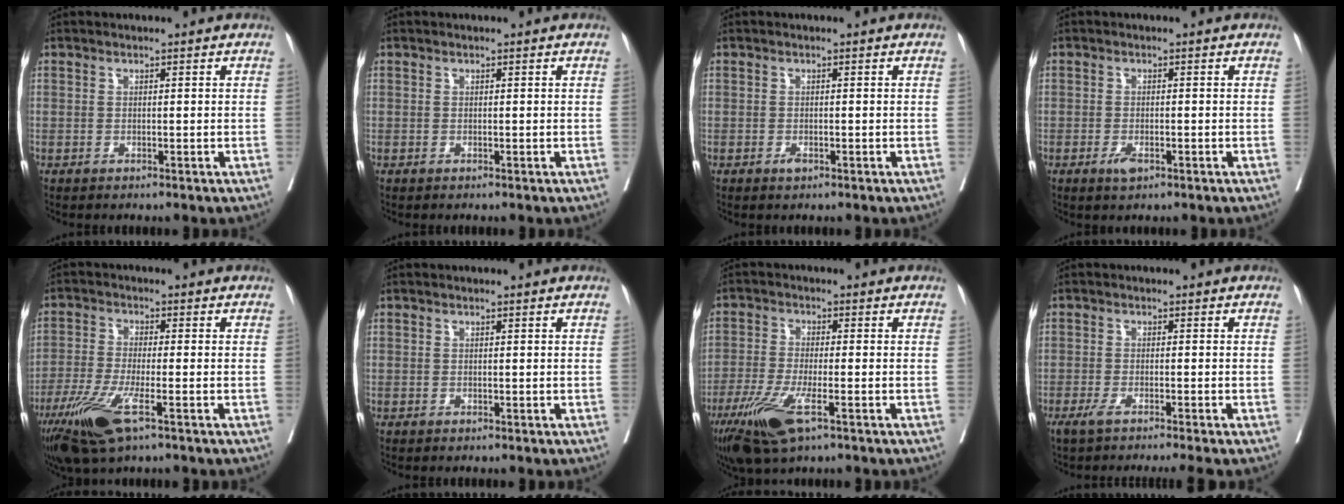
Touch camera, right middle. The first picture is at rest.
{"total": 0.0}
{"total": 0.9, "force": [-0.5, 0.3, 0.7], "torque": [-0.012, -0.001, -0.006]}
{"total": 2.1, "force": [-1.1, 0.7, 1.6], "torque": [-0.028, 0.000, -0.016]}
{"total": 9.5, "force": [-4.8, 1.6, 8.1], "torque": [-0.162, -0.027, -0.087]}
{"total": 0.0}
{"total": 9.3, "force": [-4.8, 1.8, 7.8], "torque": [-0.158, -0.025, -0.084]}
{"total": 5.0, "force": [-3.9, -0.8, 2.9], "torque": [-0.031, -0.007, -0.063]}